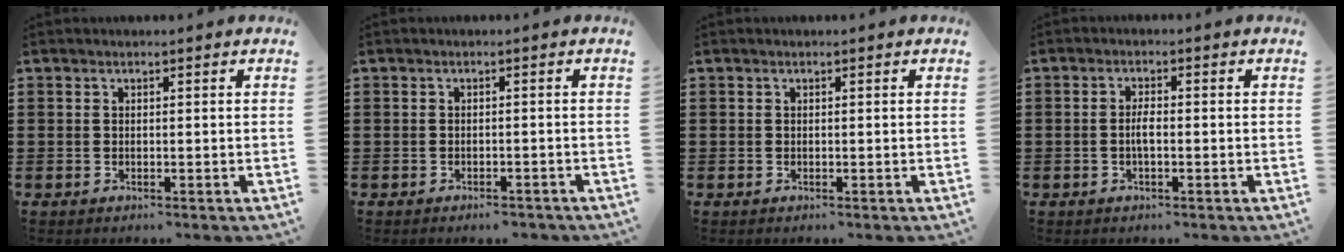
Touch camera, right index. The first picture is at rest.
{"total": 1.3, "force": [-1.3, 0.2, 0.3], "torque": [-0.010, 0.000, -0.025]}
{"total": 0.0}
{"total": 2.2, "force": [-0.4, 0.6, 2.1], "torque": [-0.039, 0.004, -0.009]}